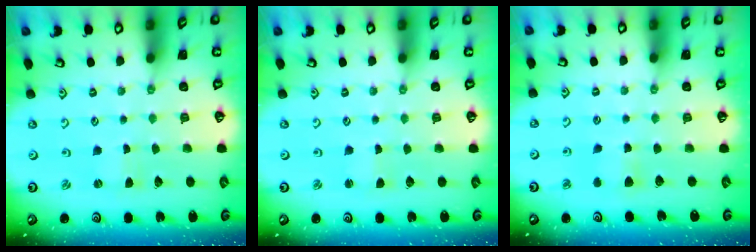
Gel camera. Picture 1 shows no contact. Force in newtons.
{"total": 1.1, "press": 1.1, "slide": 0.2}
{"total": 6.6, "press": 6.5, "slide": 0.8}